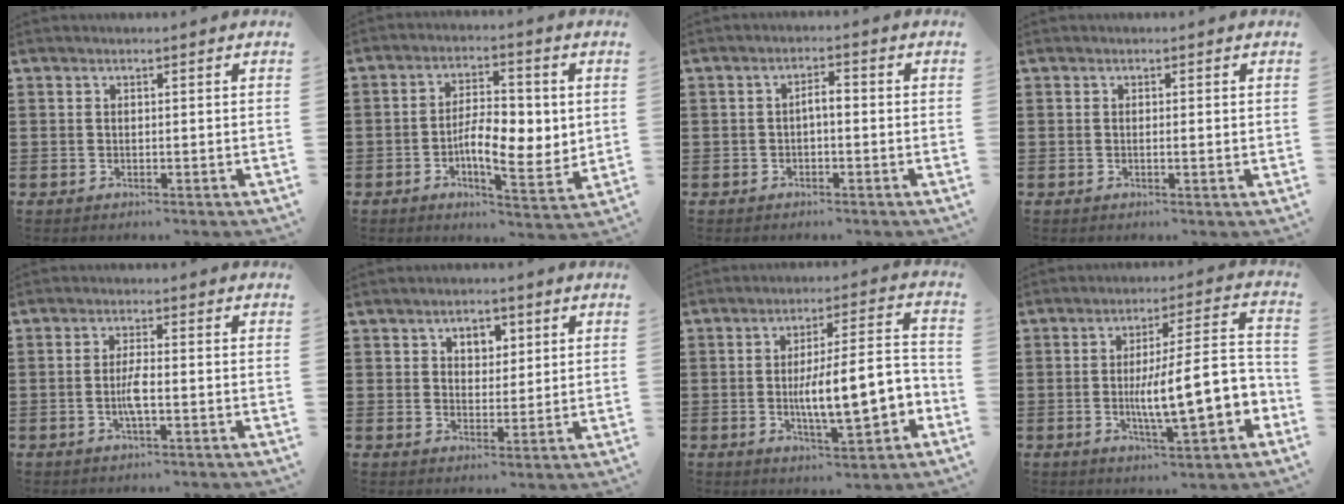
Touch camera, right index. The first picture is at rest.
{"total": 8.2, "force": [-0.5, 3.8, 7.2], "torque": [-0.120, 0.004, -0.014]}
{"total": 2.2, "force": [-0.6, 0.6, 2.0], "torque": [-0.038, 0.004, -0.013]}
{"total": 0.8, "force": [0.0, 0.1, 0.8], "torque": [-0.014, -0.002, 0.000]}
{"total": 3.5, "force": [-1.0, 0.4, 3.3], "torque": [-0.074, -0.006, -0.023]}
{"total": 3.5, "force": [1.6, 2.4, 1.9], "torque": [-0.038, 0.009, 0.025]}
{"total": 12.5, "force": [-2.9, 3.9, 11.5], "torque": [-0.165, -0.008, -0.052]}
{"total": 13.9, "force": [-3.2, 3.5, 13.0], "torque": [-0.190, -0.009, -0.058]}